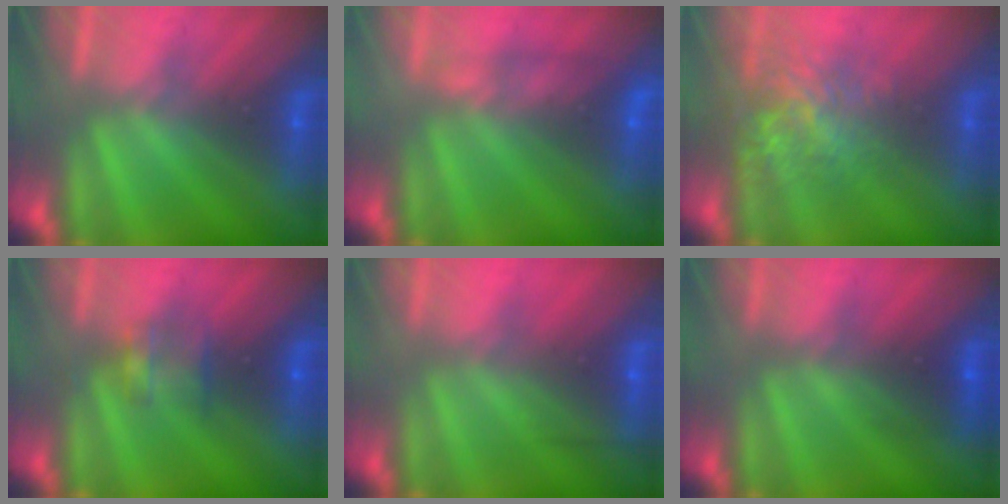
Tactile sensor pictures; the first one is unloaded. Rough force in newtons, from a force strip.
{"total": 4.5}
{"total": 3.7}
{"total": 2.8}
{"total": 2.4}
{"total": 2.7}